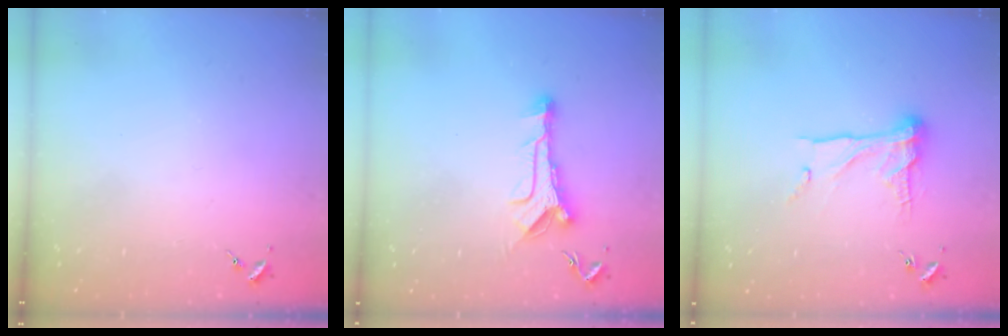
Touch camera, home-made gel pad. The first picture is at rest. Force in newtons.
{"total": 10.1, "press": 10.1, "slide": 0.5}
{"total": 14.5, "press": 14.5, "slide": 1.3}